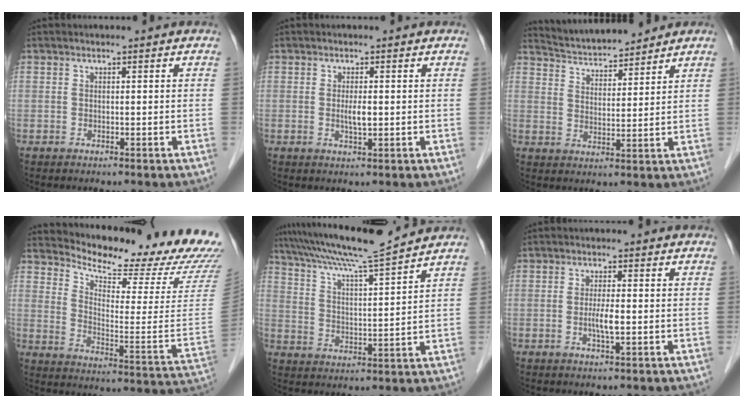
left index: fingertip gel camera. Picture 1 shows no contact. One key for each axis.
{"total": 2.0, "fx": 0.0, "fy": 0.3, "fz": 1.9, "tx": -0.039, "ty": -0.002, "tz": 0.002}
{"total": 9.1, "fx": 8.8, "fy": 1.1, "fz": 2.2, "tx": -0.045, "ty": 0.020, "tz": 0.152}
{"total": 22.6, "fx": 21.0, "fy": 2.3, "fz": 7.8, "tx": -0.127, "ty": -0.098, "tz": 0.266}
{"total": 13.2, "fx": 11.9, "fy": -1.5, "fz": 5.4, "tx": -0.103, "ty": 0.009, "tz": 0.195}
{"total": 2.6, "fx": -0.4, "fy": 0.2, "fz": 2.5, "tx": -0.050, "ty": -0.003, "tz": -0.008}